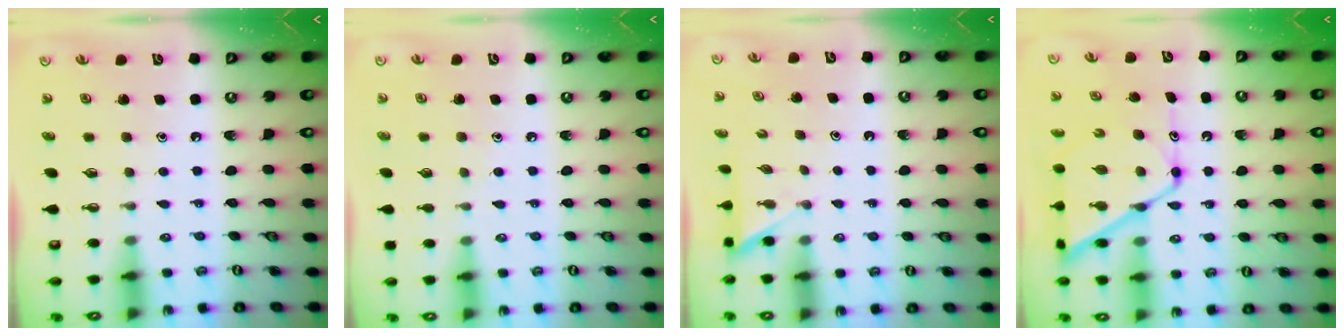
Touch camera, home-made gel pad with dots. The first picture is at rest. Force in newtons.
{"total": 4.1, "press": 4.1, "slide": 0.4}
{"total": 2.5, "press": 2.5, "slide": 0.2}
{"total": 14.0, "press": 13.9, "slide": 1.2}